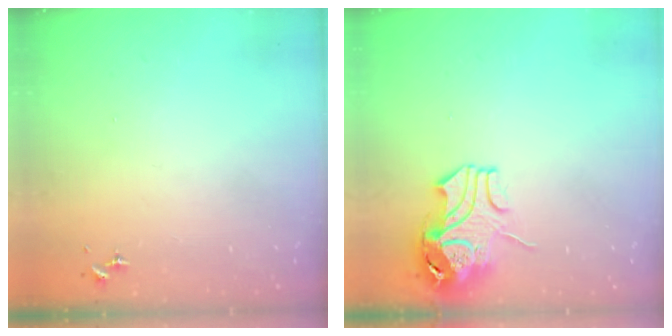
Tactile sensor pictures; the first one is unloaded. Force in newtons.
{"total": 10.8, "press": 10.7, "slide": 1.3}